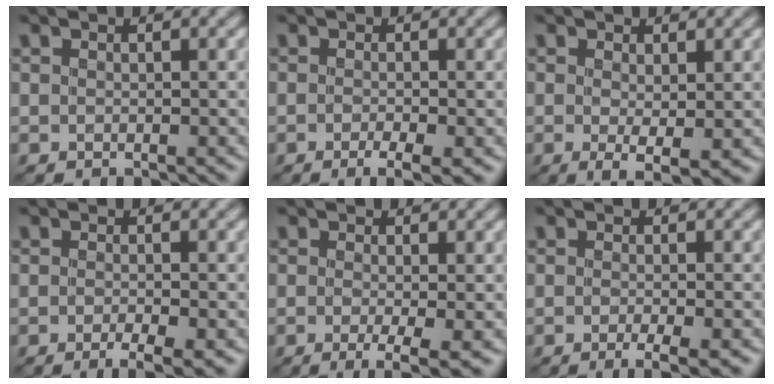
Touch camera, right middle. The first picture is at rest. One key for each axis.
{"total": 2.7, "fx": -1.1, "fy": 0.6, "fz": 2.3, "tx": -0.044, "ty": -0.002, "tz": -0.021}
{"total": 2.8, "fx": -0.2, "fy": 0.7, "fz": 2.7, "tx": -0.053, "ty": -0.008, "tz": -0.002}
{"total": 2.8, "fx": -1.3, "fy": 0.5, "fz": 2.4, "tx": -0.044, "ty": -0.002, "tz": -0.023}
{"total": 3.8, "fx": -1.2, "fy": 0.9, "fz": 3.5, "tx": -0.062, "ty": -0.008, "tz": -0.018}
{"total": 2.8, "fx": -1.2, "fy": 0.6, "fz": 2.5, "tx": -0.042, "ty": -0.003, "tz": -0.025}